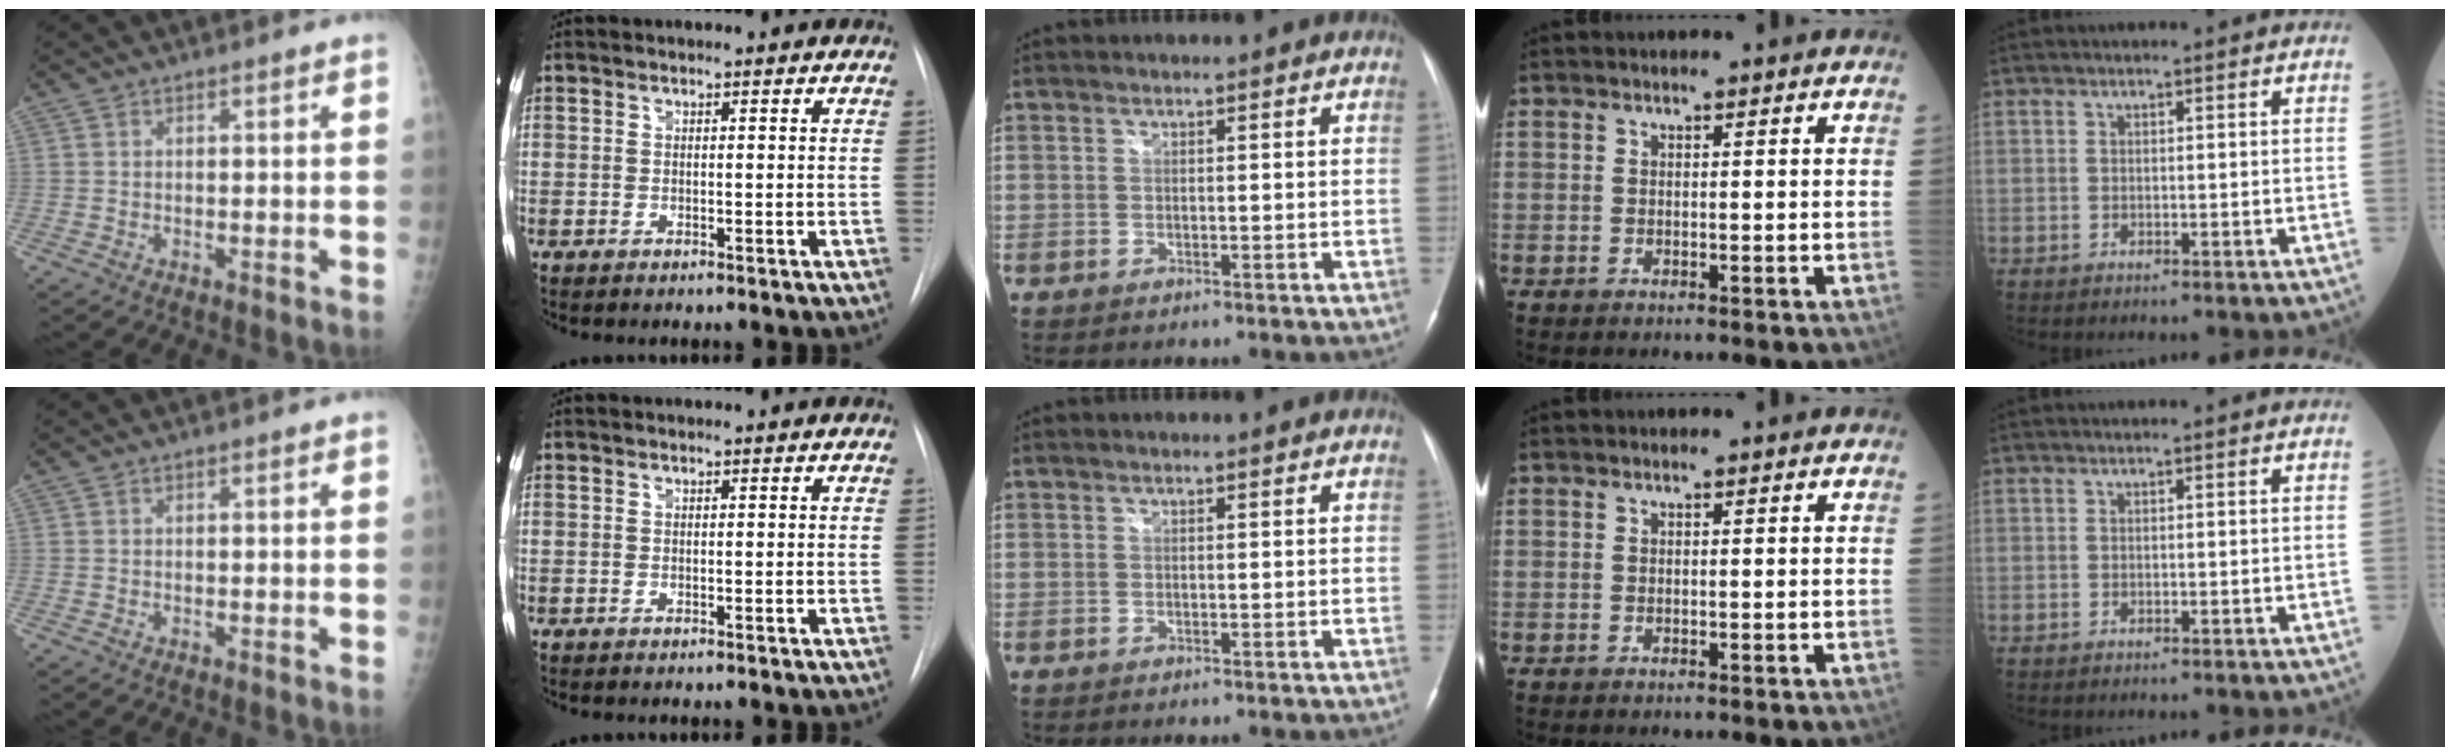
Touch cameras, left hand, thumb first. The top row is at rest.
{}